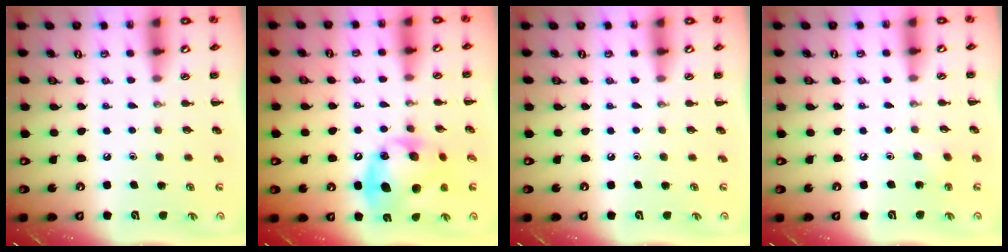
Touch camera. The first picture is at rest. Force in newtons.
{"total": 16.5, "press": 16.5, "slide": 0.9}
{"total": 0.0}
{"total": 2.3, "press": 2.2, "slide": 0.8}